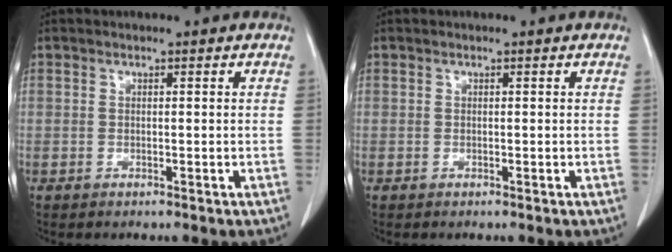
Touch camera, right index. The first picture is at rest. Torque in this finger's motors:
{"motor_torque": [-0.07, 0.11, 0.05, 0.00]}